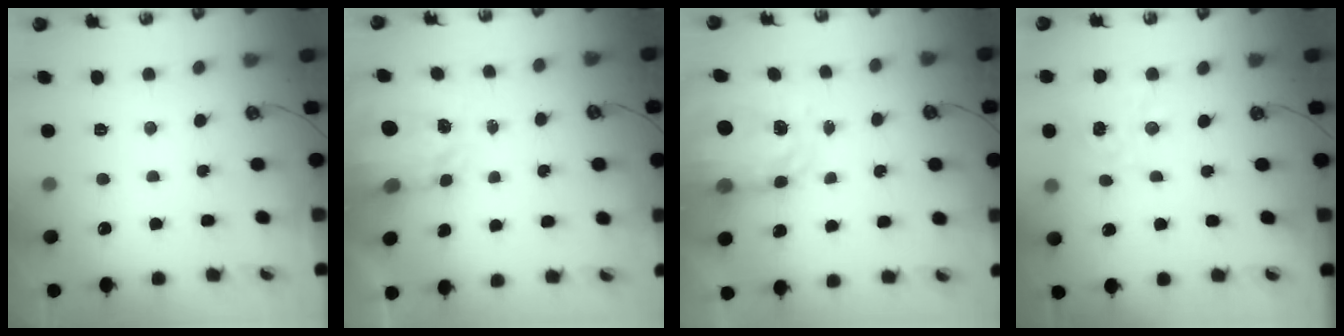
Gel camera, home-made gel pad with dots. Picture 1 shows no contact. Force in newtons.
{"total": 3.7, "press": 3.6, "slide": 0.4}
{"total": 6.2, "press": 6.1, "slide": 0.5}
{"total": 2.9, "press": 2.9, "slide": 0.3}